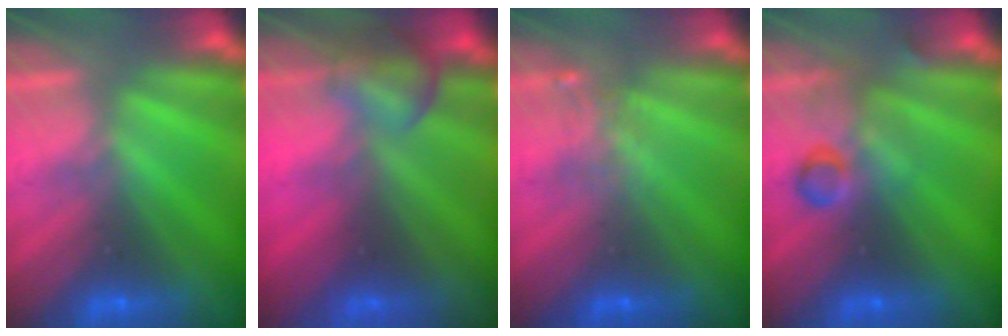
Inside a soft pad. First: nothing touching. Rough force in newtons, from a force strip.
{"total": 6.8}
{"total": 2.2}
{"total": 2.9}